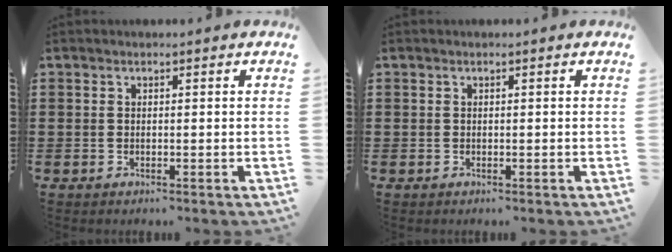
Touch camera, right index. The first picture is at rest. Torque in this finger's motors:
{"motor_torque": [0.23, 0.21, 0.00, 0.00]}